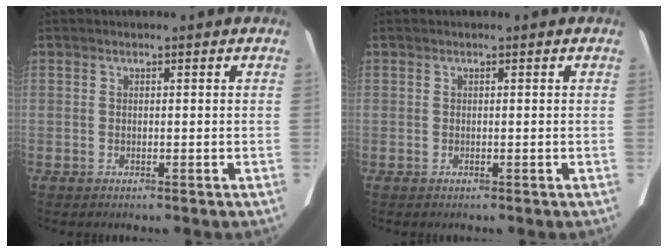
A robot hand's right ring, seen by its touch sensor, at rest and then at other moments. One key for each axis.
{"total": 0.0}